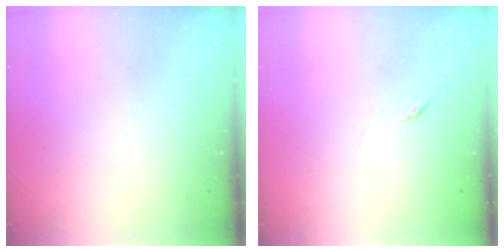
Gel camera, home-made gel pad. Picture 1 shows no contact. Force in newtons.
{"total": 3.9, "press": 3.9, "slide": 0.4}